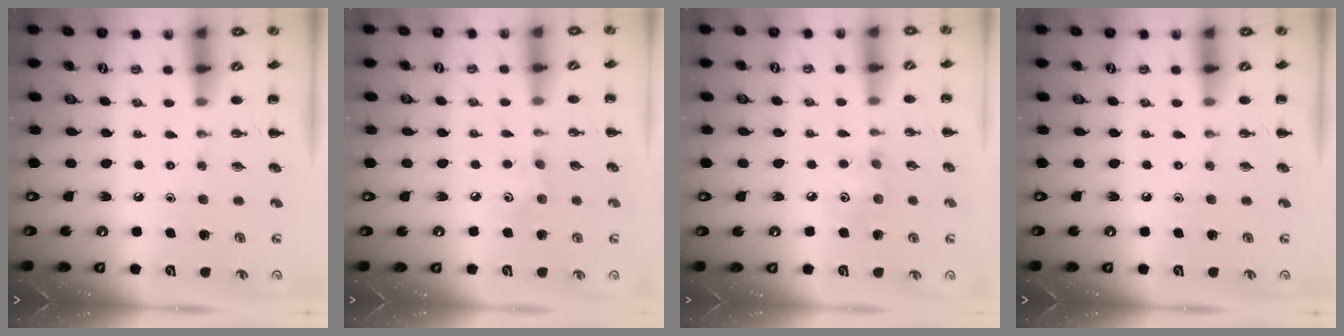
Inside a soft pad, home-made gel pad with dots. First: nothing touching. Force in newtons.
{"total": 4.0, "press": 3.9, "slide": 0.9}
{"total": 4.8, "press": 4.7, "slide": 1.1}
{"total": 0.0}